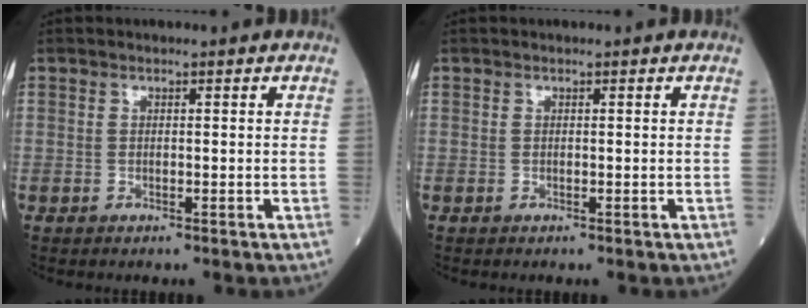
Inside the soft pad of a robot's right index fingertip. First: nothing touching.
{"total": 0.0}